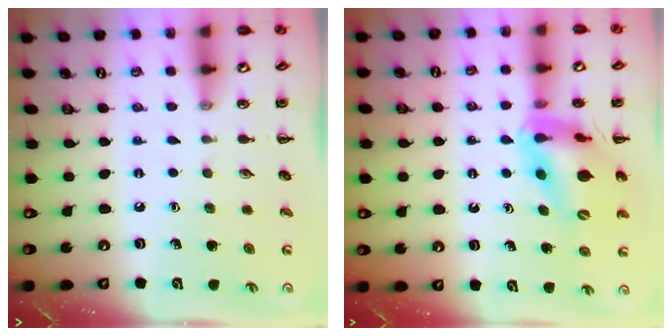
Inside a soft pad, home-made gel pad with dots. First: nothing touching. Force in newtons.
{"total": 15.8, "press": 15.1, "slide": 4.7}